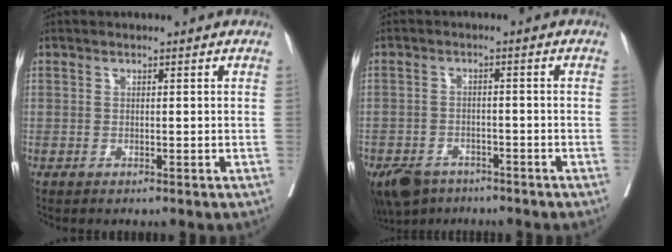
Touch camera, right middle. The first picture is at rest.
{"total": 7.4, "force": [-5.7, 4.0, 2.5], "torque": [-0.043, -0.005, -0.092]}